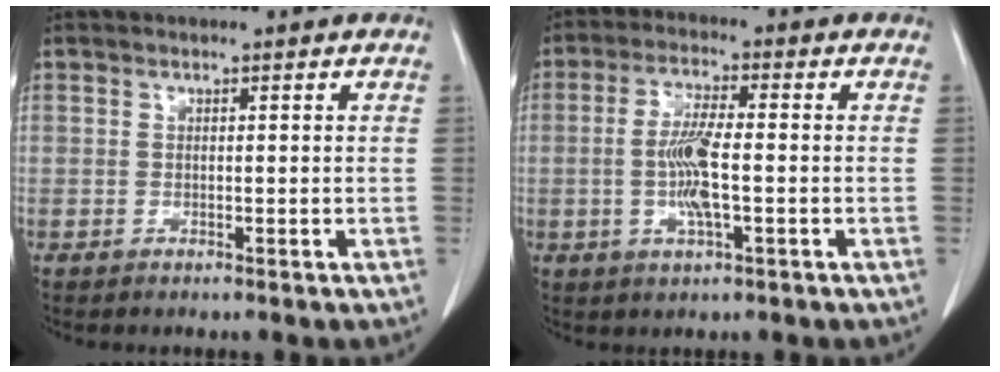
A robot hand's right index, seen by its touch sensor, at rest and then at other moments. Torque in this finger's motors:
{"motor_torque": [1.25, -0.39, 0.67, 0.17]}